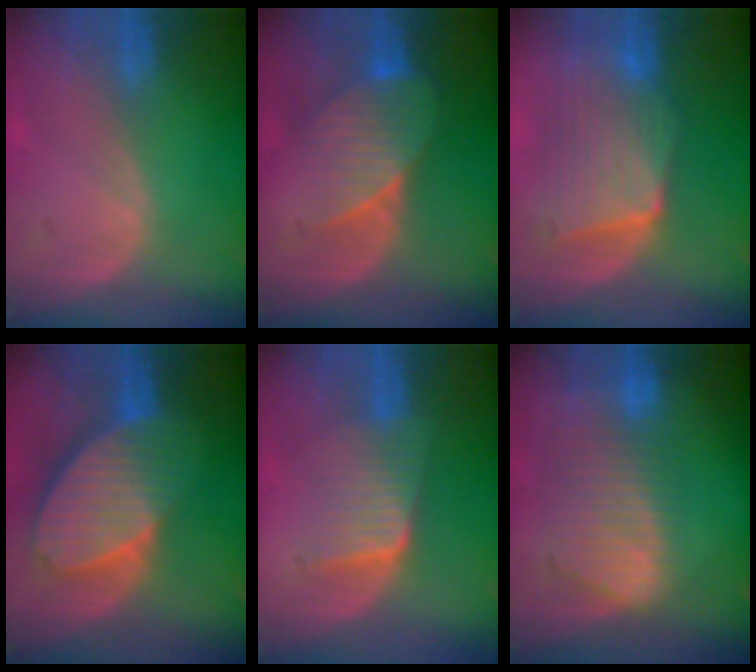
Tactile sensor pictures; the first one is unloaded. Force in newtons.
{"total": 7.9, "press": 7.2, "slide": 3.2}
{"total": 9.2, "press": 8.7, "slide": 3.0}
{"total": 10.3, "press": 9.0, "slide": 5.0}
{"total": 6.7, "press": 6.0, "slide": 3.1}
{"total": 9.5, "press": 8.2, "slide": 4.8}